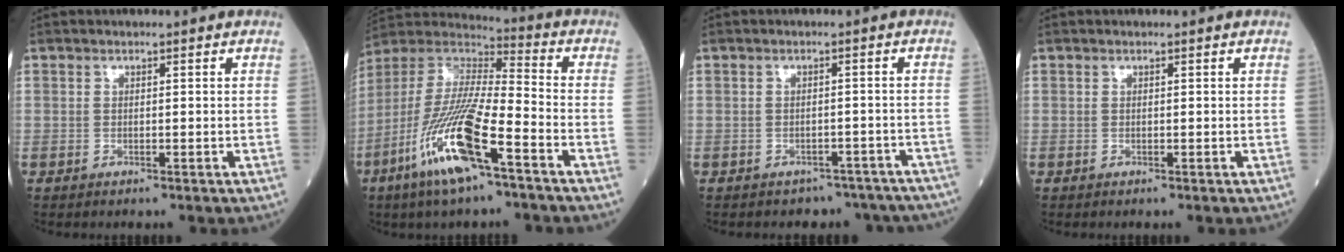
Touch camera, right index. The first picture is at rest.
{"total": 17.1, "force": [-8.2, 2.2, 14.9], "torque": [-0.317, -0.029, -0.158]}
{"total": 8.7, "force": [-7.5, 4.3, 0.7], "torque": [0.010, 0.020, -0.075]}
{"total": 0.0}